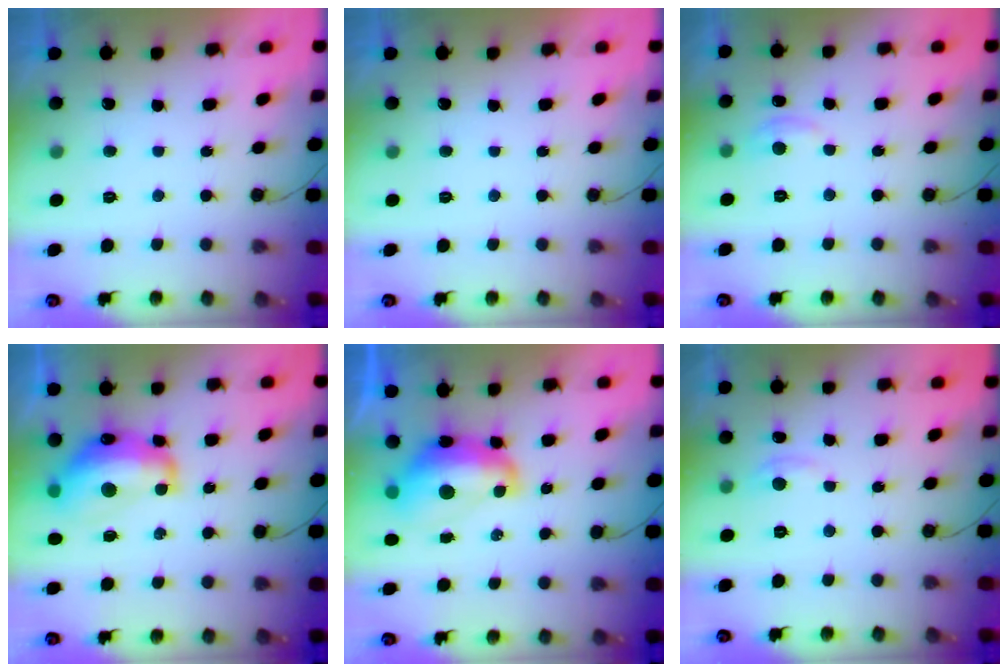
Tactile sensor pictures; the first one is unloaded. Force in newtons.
{"total": 0.0}
{"total": 4.1, "press": 4.0, "slide": 0.6}
{"total": 16.1, "press": 16.0, "slide": 1.5}
{"total": 13.7, "press": 13.6, "slide": 1.6}
{"total": 3.1, "press": 3.1, "slide": 0.5}